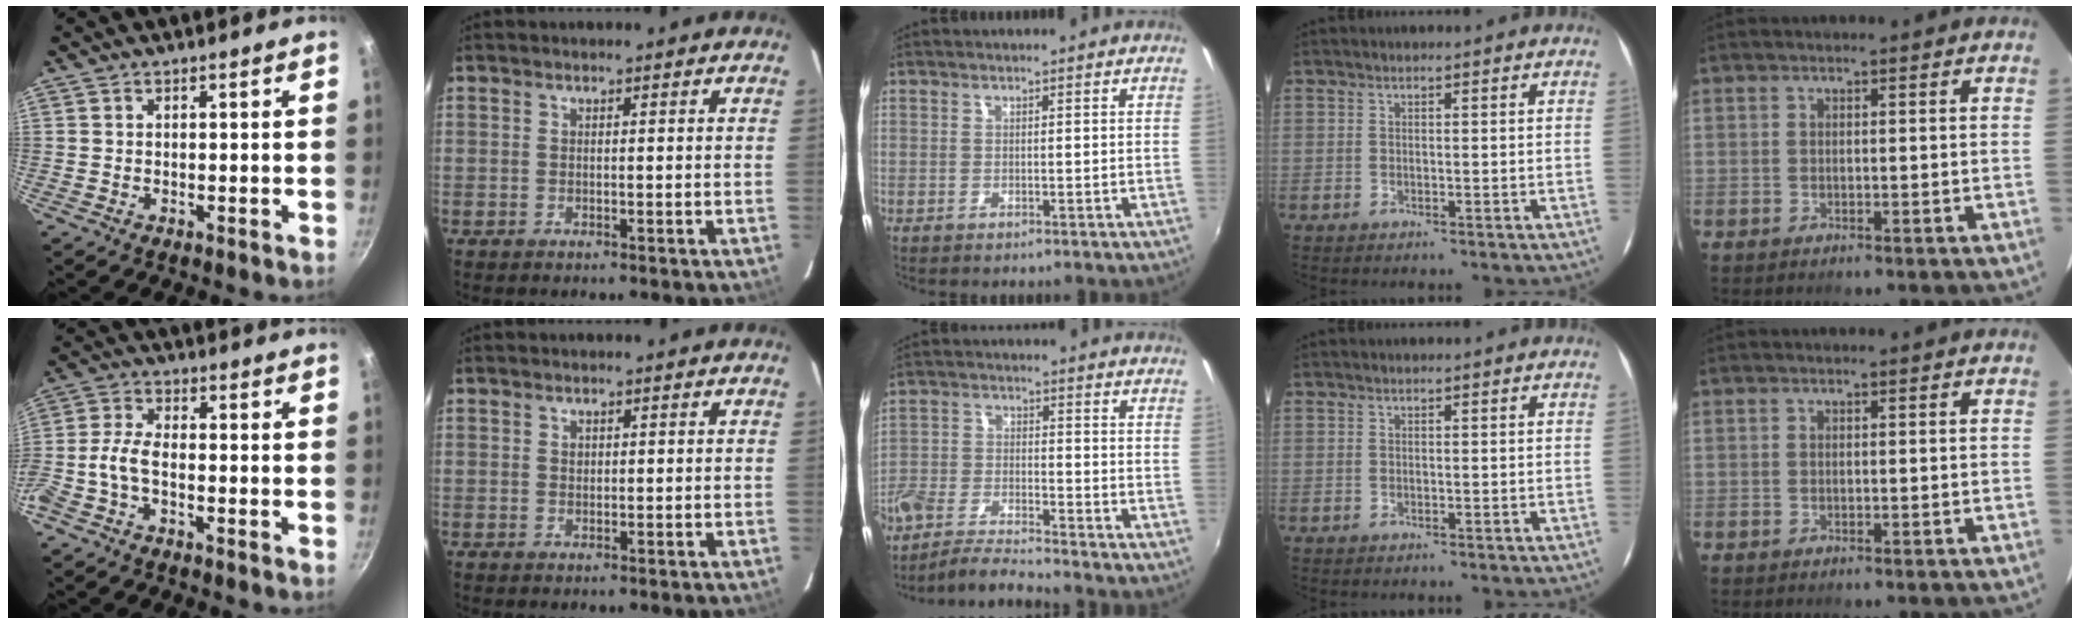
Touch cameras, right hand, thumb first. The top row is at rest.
{"thumb": {"total": 5.1, "force": [-2.3, 2.2, 4.0], "torque": [-0.097, 0.025, -0.059]}, "index": {"total": 0.7, "force": [0.2, 0.7, 0.2], "torque": [-0.001, 0.003, 0.005]}, "middle": {"total": 7.8, "force": [-7.0, 1.0, 3.3], "torque": [-0.079, -0.007, -0.143]}}